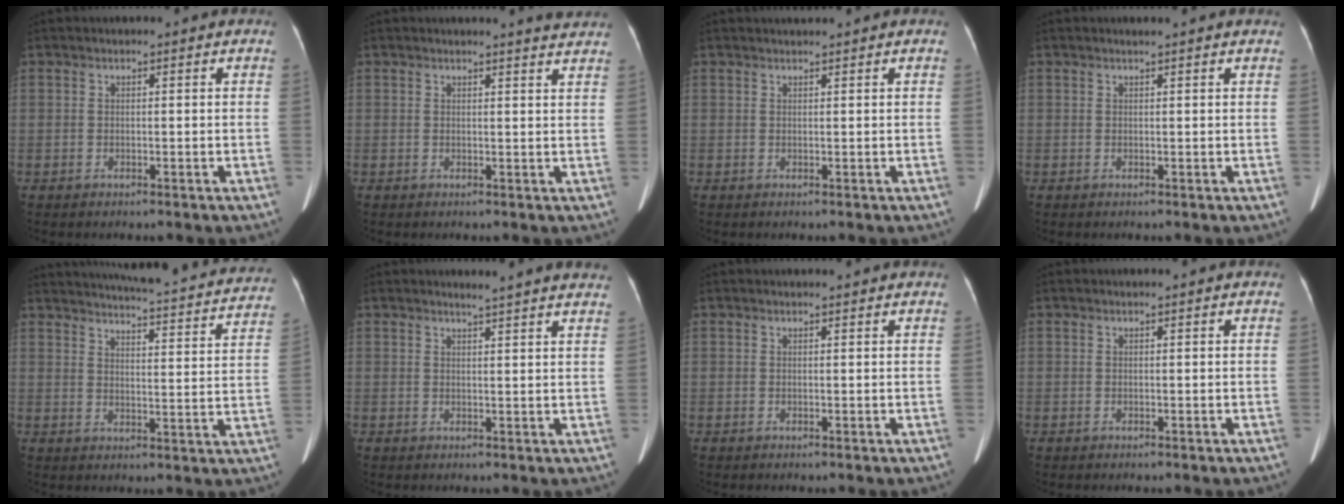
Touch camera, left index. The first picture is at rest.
{"total": 4.0, "force": [3.9, -0.3, 1.0], "torque": [-0.016, -0.007, 0.027]}
{"total": 1.1, "force": [1.0, -0.3, 0.2], "torque": [-0.006, 0.009, 0.023]}
{"total": 1.2, "force": [1.0, -0.2, 0.5], "torque": [-0.012, 0.009, 0.019]}
{"total": 26.6, "force": [24.6, 3.3, 9.6], "torque": [-0.148, -0.050, 0.294]}
{"total": 8.0, "force": [7.4, -0.3, 3.1], "torque": [-0.038, 0.002, 0.069]}
{"total": 2.3, "force": [2.2, 0.0, 0.6], "torque": [-0.010, 0.013, 0.025]}
{"total": 0.0}